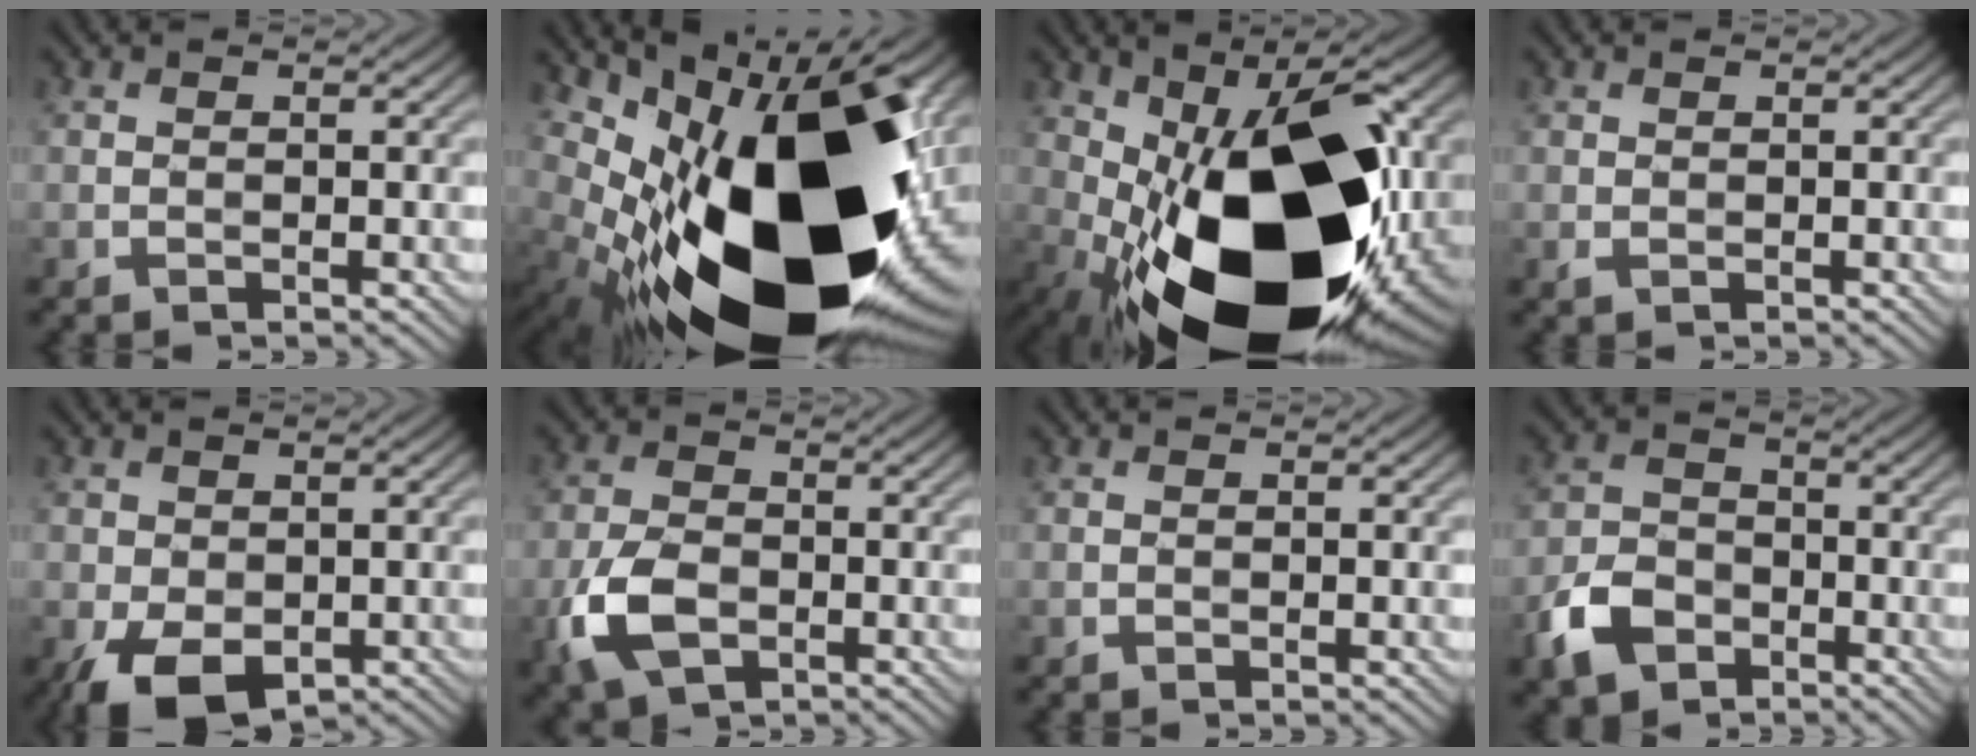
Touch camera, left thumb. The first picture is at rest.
{"total": 23.4, "force": [-3.5, 13.2, 18.9], "torque": [-0.312, -0.066, -0.033]}
{"total": 22.7, "force": [-4.3, 11.9, 18.9], "torque": [-0.294, -0.022, -0.050]}
{"total": 1.0, "force": [0.3, 0.9, 0.4], "torque": [-0.011, 0.002, 0.007]}
{"total": 6.3, "force": [-2.0, 4.2, 4.2], "torque": [-0.094, -0.008, -0.040]}
{"total": 7.4, "force": [-2.8, 4.8, 4.9], "torque": [-0.123, -0.007, -0.062]}
{"total": 0.0}
{"total": 6.6, "force": [-3.8, 4.7, 2.8], "torque": [-0.068, -0.001, -0.090]}